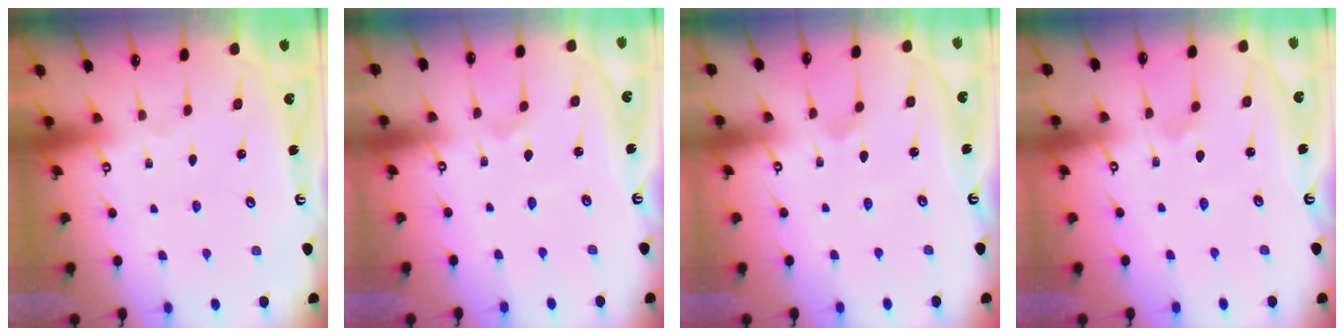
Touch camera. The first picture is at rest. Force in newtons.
{"total": 1.5, "press": 1.4, "slide": 0.4}
{"total": 1.9, "press": 1.9, "slide": 0.1}
{"total": 3.4, "press": 3.3, "slide": 0.3}